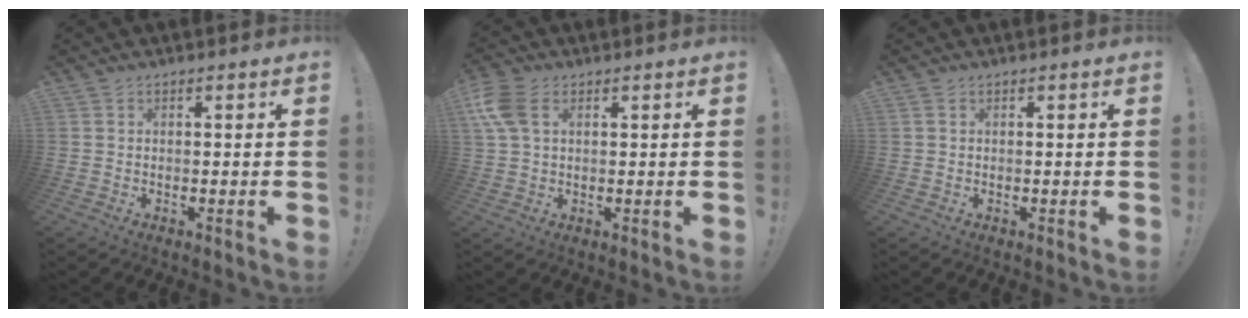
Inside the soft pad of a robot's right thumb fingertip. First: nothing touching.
{"total": 8.1, "force": [3.1, 5.1, 5.5], "torque": [-0.120, -0.002, 0.059]}
{"total": 0.5, "force": [0.2, 0.5, 0.2], "torque": [-0.006, 0.003, 0.004]}